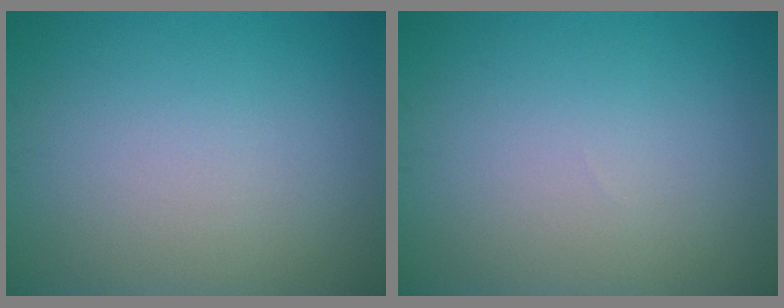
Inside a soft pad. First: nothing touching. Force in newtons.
{"total": 0.0}